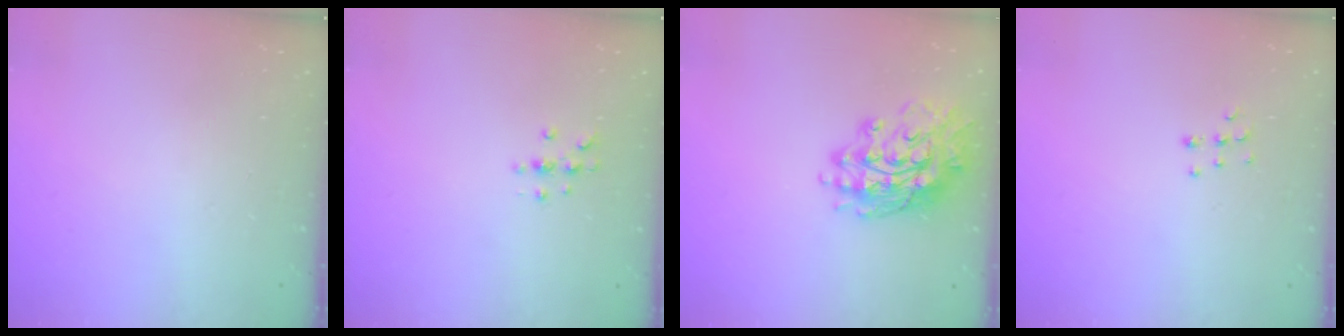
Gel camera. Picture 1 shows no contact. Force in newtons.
{"total": 4.2, "press": 4.2, "slide": 0.5}
{"total": 16.9, "press": 16.8, "slide": 1.2}
{"total": 5.8, "press": 5.8, "slide": 0.4}